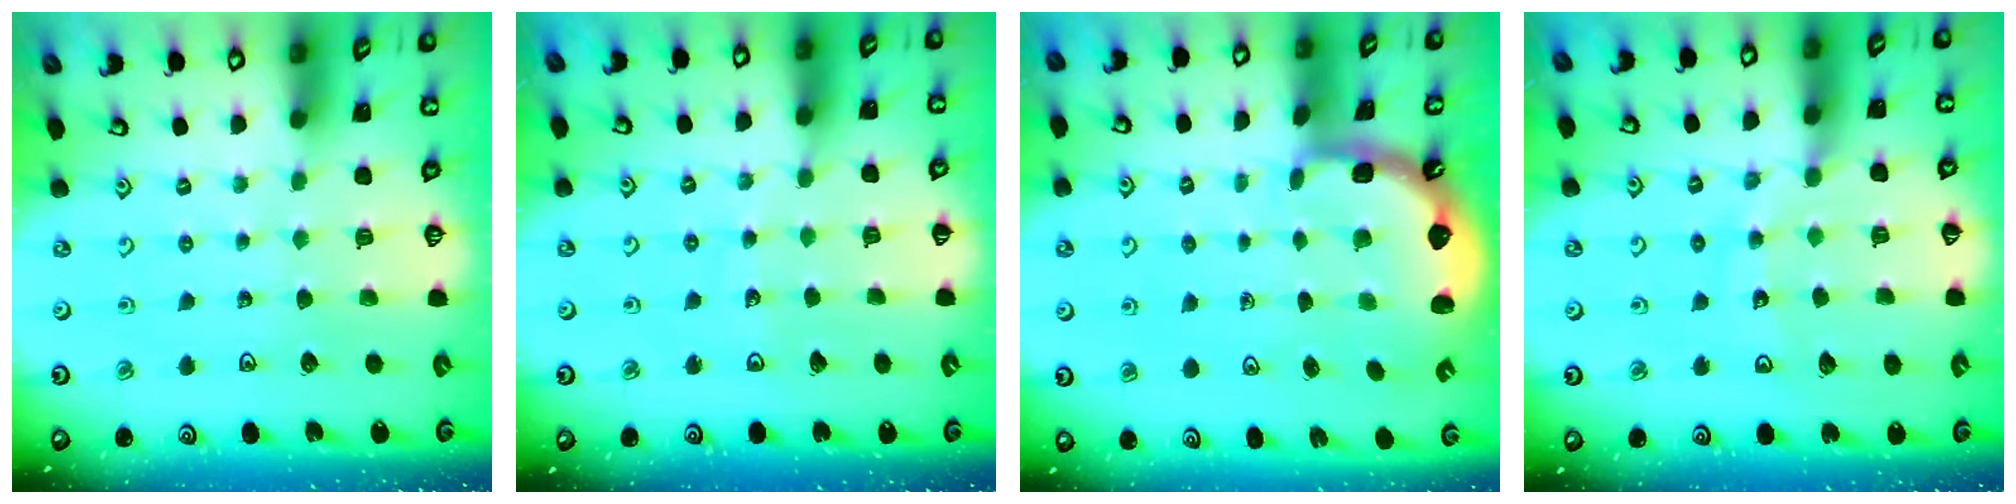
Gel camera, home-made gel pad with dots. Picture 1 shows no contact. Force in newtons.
{"total": 3.0, "press": 3.0, "slide": 0.2}
{"total": 2.4, "press": 1.5, "slide": 1.9}
{"total": 12.0, "press": 11.9, "slide": 1.5}